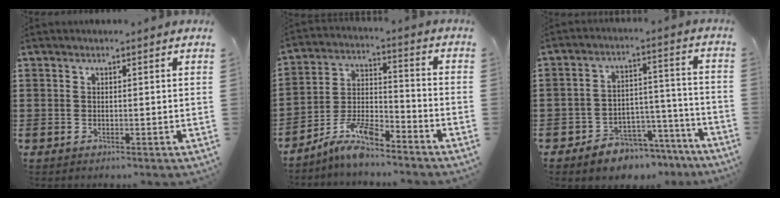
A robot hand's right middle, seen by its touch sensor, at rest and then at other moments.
{"total": 8.5, "force": [-7.4, 1.7, 3.8], "torque": [-0.082, 0.010, -0.143]}
{"total": 5.6, "force": [-5.2, 2.1, 0.4], "torque": [-0.009, 0.025, -0.103]}